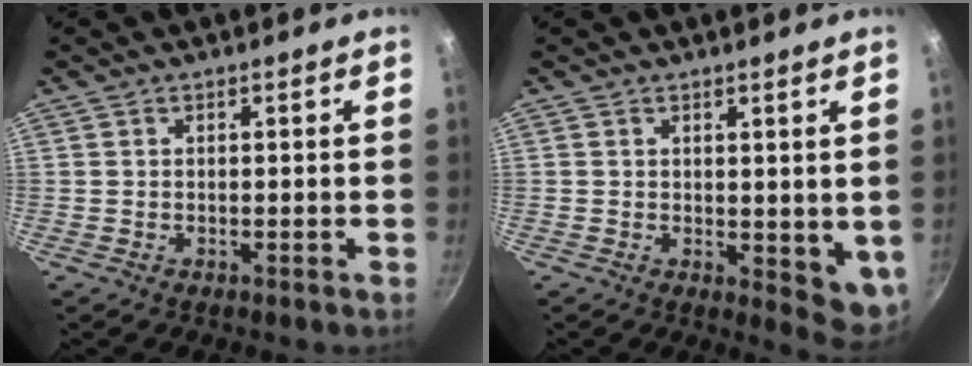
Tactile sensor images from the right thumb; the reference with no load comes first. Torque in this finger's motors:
{"motor_torque": [-0.05, 0.62, 0.26, -0.16, -0.01]}